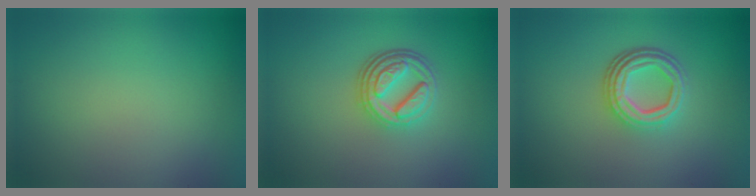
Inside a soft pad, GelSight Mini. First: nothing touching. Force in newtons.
{"total": 4.7, "press": 3.5, "slide": 3.1}
{"total": 4.5, "press": 3.3, "slide": 3.1}